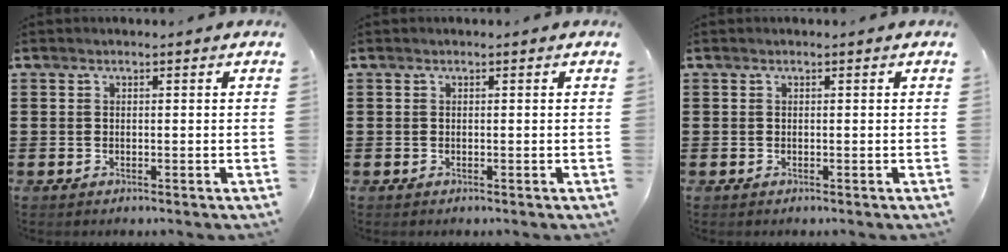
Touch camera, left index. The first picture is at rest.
{"total": 0.0}
{"total": 0.0}